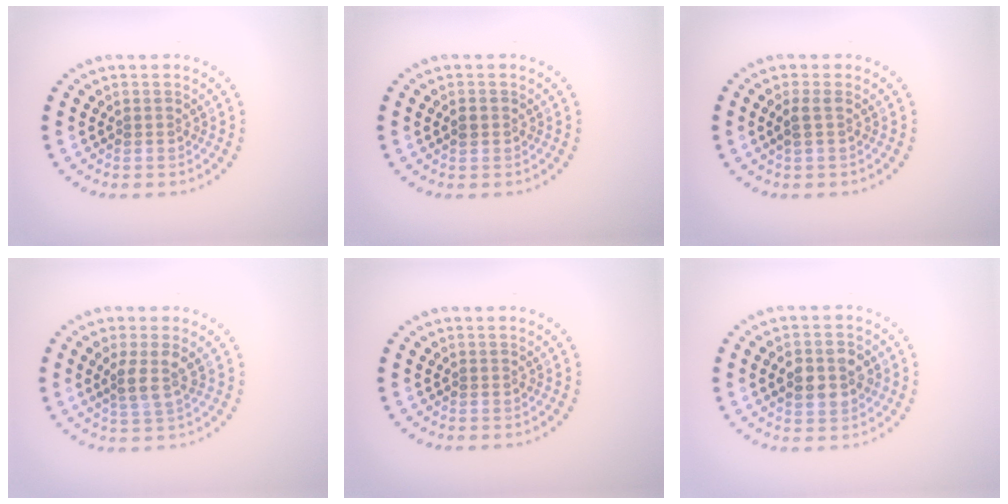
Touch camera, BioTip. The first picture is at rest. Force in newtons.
{"total": 1.2, "press": 1.2, "slide": 0.1}
{"total": 1.1, "press": 1.0, "slide": 0.5}
{"total": 2.3, "press": 1.8, "slide": 1.4}
{"total": 0.0}
{"total": 3.8, "press": 3.8, "slide": 0.2}